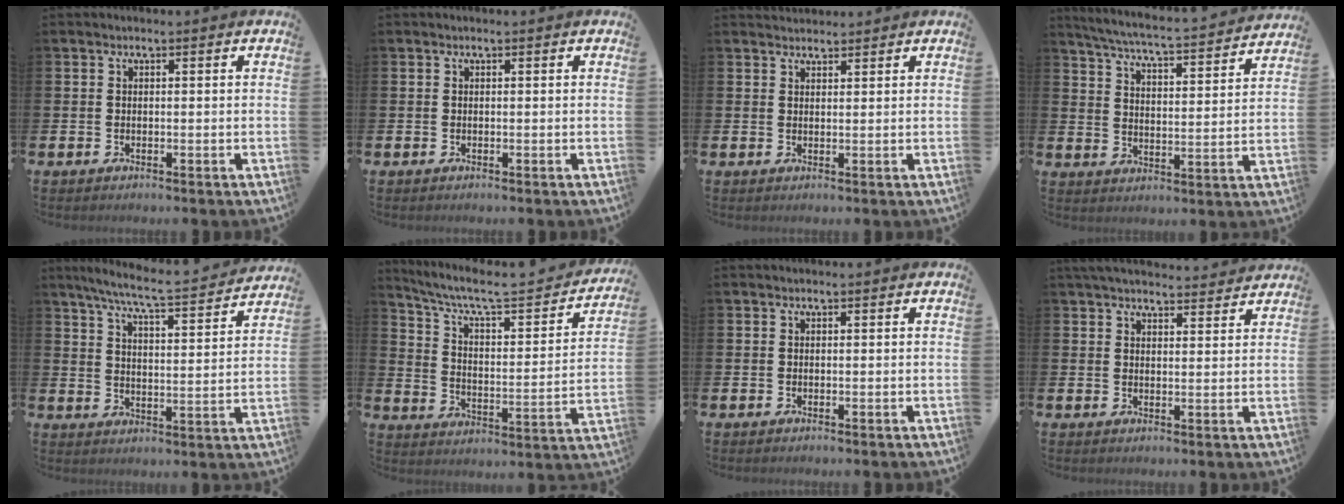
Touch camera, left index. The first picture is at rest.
{"total": 0.0}
{"total": 2.0, "force": [1.9, 0.6, 0.0], "torque": [0.009, -0.007, 0.033]}
{"total": 5.7, "force": [5.4, 0.1, 1.8], "torque": [-0.059, -0.045, 0.088]}
{"total": 7.4, "force": [6.7, 0.2, 3.1], "torque": [-0.079, -0.048, 0.111]}
{"total": 7.7, "force": [6.4, 1.9, 3.8], "torque": [-0.098, -0.047, 0.101]}
{"total": 0.0}
{"total": 4.4, "force": [4.3, 0.7, 0.8], "torque": [-0.021, -0.021, 0.078]}